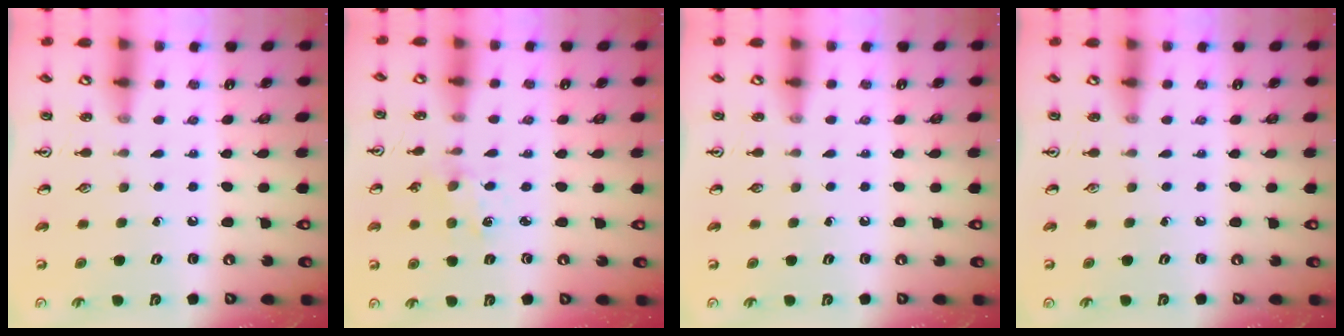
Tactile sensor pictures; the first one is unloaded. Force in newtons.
{"total": 1.1, "press": 1.0, "slide": 0.2}
{"total": 0.0}
{"total": 0.0}